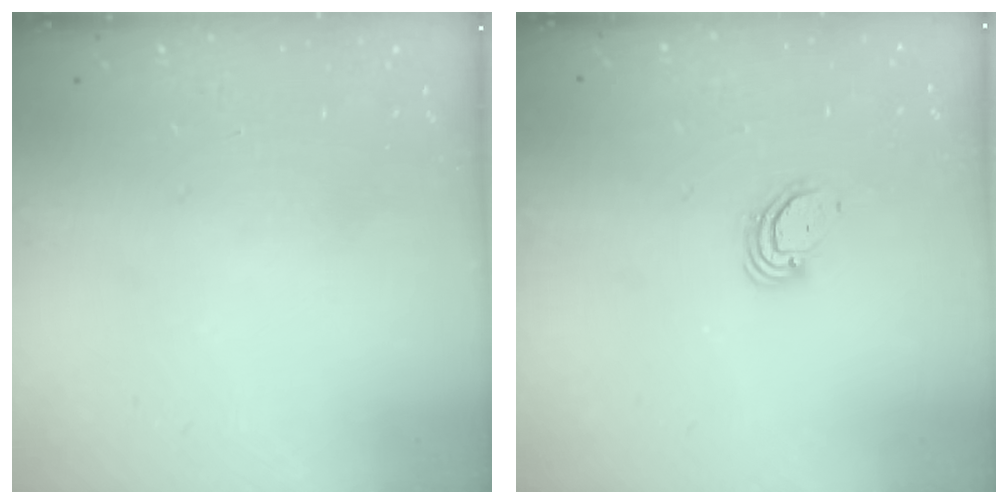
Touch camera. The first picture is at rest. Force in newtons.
{"total": 2.9, "press": 2.9, "slide": 0.2}